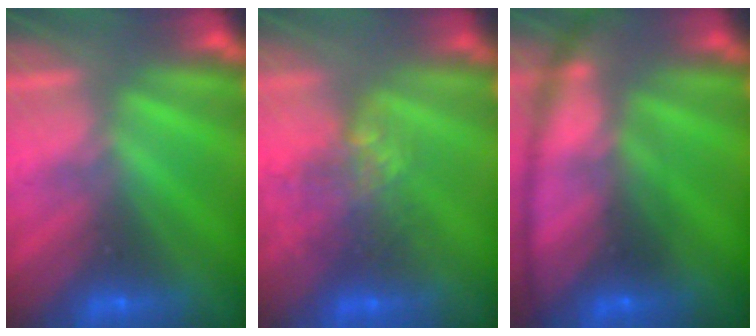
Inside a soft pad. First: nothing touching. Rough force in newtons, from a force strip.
{"total": 7.6}
{"total": 6.9}